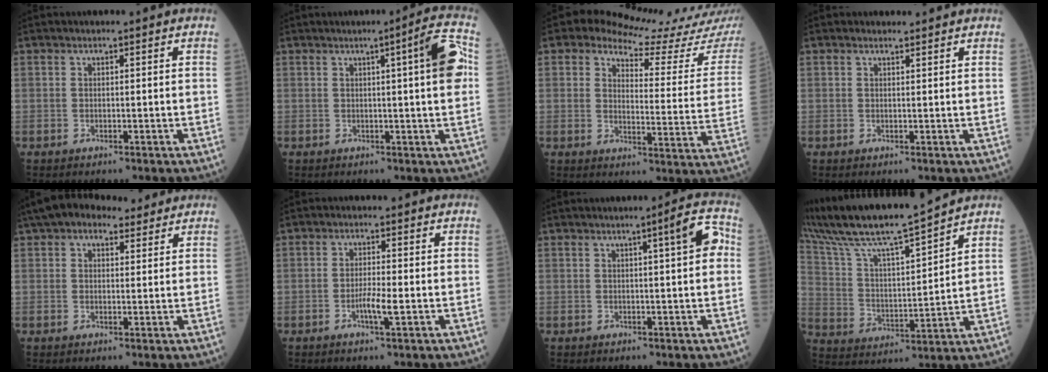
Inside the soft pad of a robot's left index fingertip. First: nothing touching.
{"total": 5.9, "force": [1.0, -0.4, 5.8], "torque": [-0.078, 0.006, 0.011]}
{"total": 15.9, "force": [14.7, 2.3, 5.6], "torque": [-0.071, -0.075, 0.151]}
{"total": 0.9, "force": [0.8, 0.3, 0.0], "torque": [-0.010, 0.002, 0.012]}
{"total": 8.8, "force": [6.5, 4.4, 4.0], "torque": [-0.066, 0.040, 0.102]}
{"total": 3.0, "force": [-1.1, 0.2, 2.8], "torque": [-0.056, -0.007, -0.022]}
{"total": 4.2, "force": [1.0, 0.3, 4.0], "torque": [-0.052, 0.013, 0.010]}
{"total": 15.4, "force": [13.7, -0.2, 7.1], "torque": [-0.146, 0.002, 0.252]}